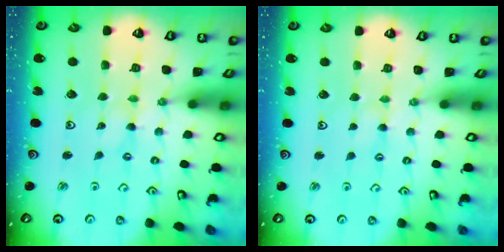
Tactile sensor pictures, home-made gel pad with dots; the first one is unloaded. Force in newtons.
{"total": 1.5, "press": 1.5, "slide": 0.3}